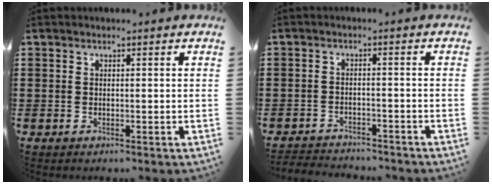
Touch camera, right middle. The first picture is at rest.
{"total": 2.7, "force": [-2.7, 0.5, -0.2], "torque": [-0.004, -0.001, -0.059]}